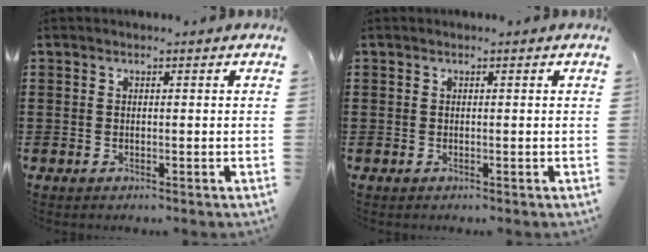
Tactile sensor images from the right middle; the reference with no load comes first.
{"total": 0.0}